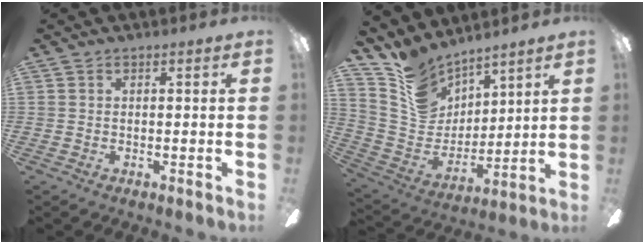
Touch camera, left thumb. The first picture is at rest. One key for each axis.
{"total": 12.8, "fx": 10.5, "fy": 6.9, "fz": 2.8, "tx": -0.087, "ty": -0.078, "tz": 0.205}